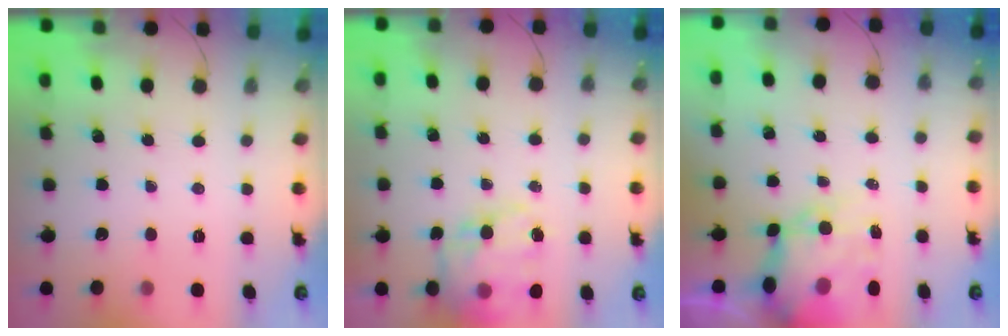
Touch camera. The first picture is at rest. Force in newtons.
{"total": 16.6, "press": 16.2, "slide": 3.9}
{"total": 10.7, "press": 10.3, "slide": 3.1}